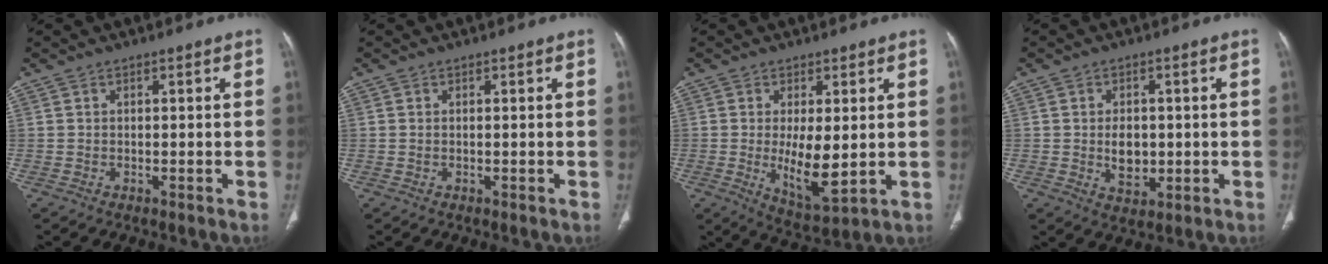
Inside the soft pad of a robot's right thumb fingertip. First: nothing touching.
{"total": 0.0}
{"total": 9.2, "force": [-0.3, 3.5, 8.5], "torque": [-0.135, -0.025, 0.009]}
{"total": 5.6, "force": [-0.2, 3.9, 4.0], "torque": [-0.050, -0.004, 0.004]}